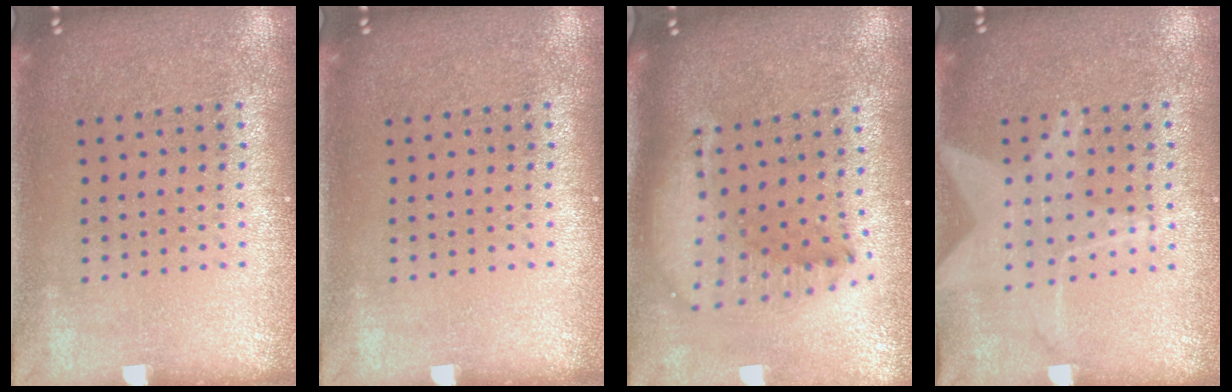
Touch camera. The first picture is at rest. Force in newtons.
{"total": 0.0}
{"total": 2.1, "press": 1.6, "slide": 1.3}
{"total": 1.5, "press": 1.5, "slide": 0.4}